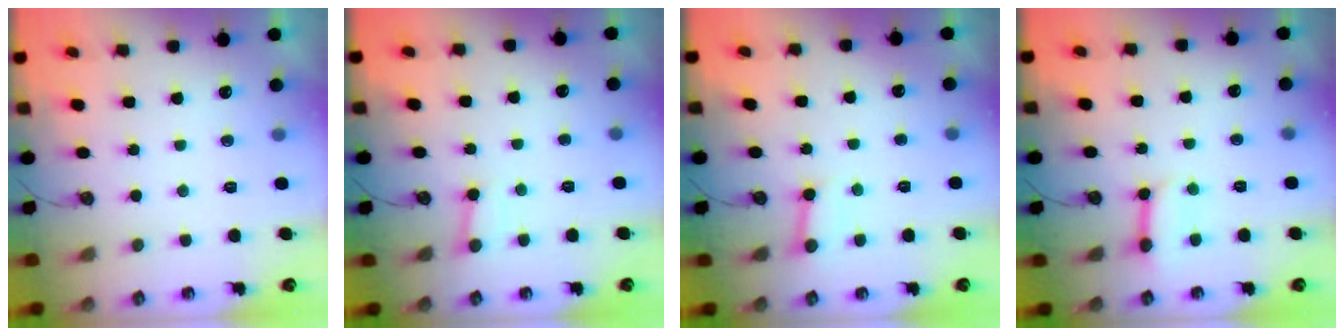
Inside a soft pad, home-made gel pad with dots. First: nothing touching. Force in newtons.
{"total": 2.0, "press": 2.0, "slide": 0.2}
{"total": 3.3, "press": 3.3, "slide": 0.2}
{"total": 6.7, "press": 6.7, "slide": 0.8}